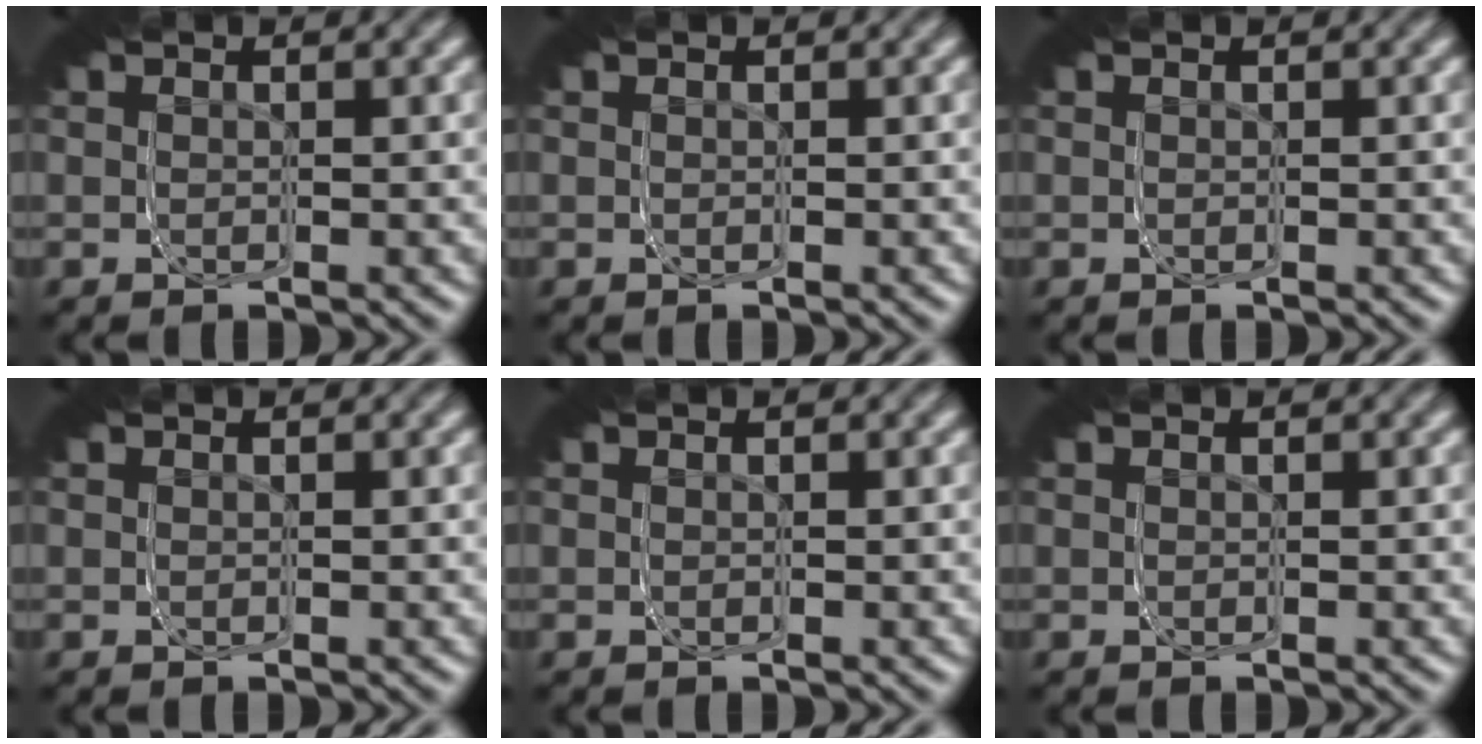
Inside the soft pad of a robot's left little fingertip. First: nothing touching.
{"total": 0.0}
{"total": 0.0}
{"total": 0.0}
{"total": 0.0}
{"total": 0.0}